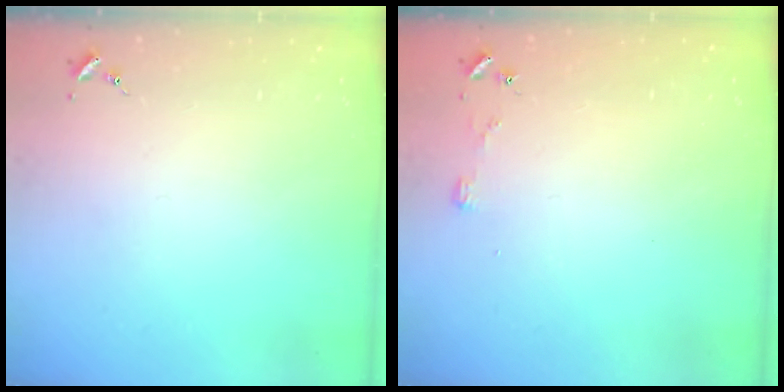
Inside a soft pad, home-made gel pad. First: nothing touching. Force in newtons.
{"total": 2.8, "press": 2.8, "slide": 0.2}